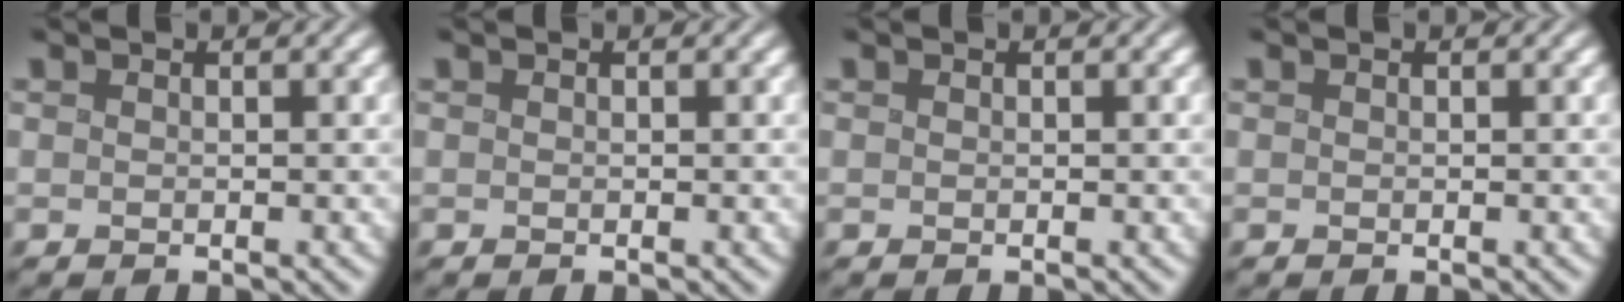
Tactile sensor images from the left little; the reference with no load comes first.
{"total": 0.0}
{"total": 0.0}
{"total": 0.0}